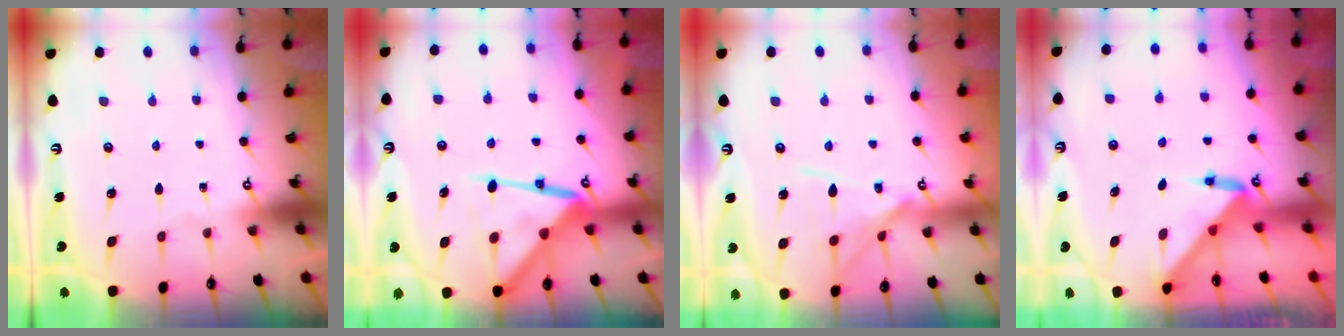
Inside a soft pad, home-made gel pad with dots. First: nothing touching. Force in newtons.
{"total": 12.3, "press": 12.2, "slide": 1.0}
{"total": 11.8, "press": 11.7, "slide": 0.8}
{"total": 3.0, "press": 3.0, "slide": 0.3}